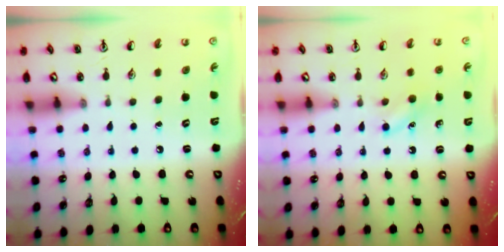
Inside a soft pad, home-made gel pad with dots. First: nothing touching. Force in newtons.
{"total": 5.5, "press": 5.3, "slide": 1.6}